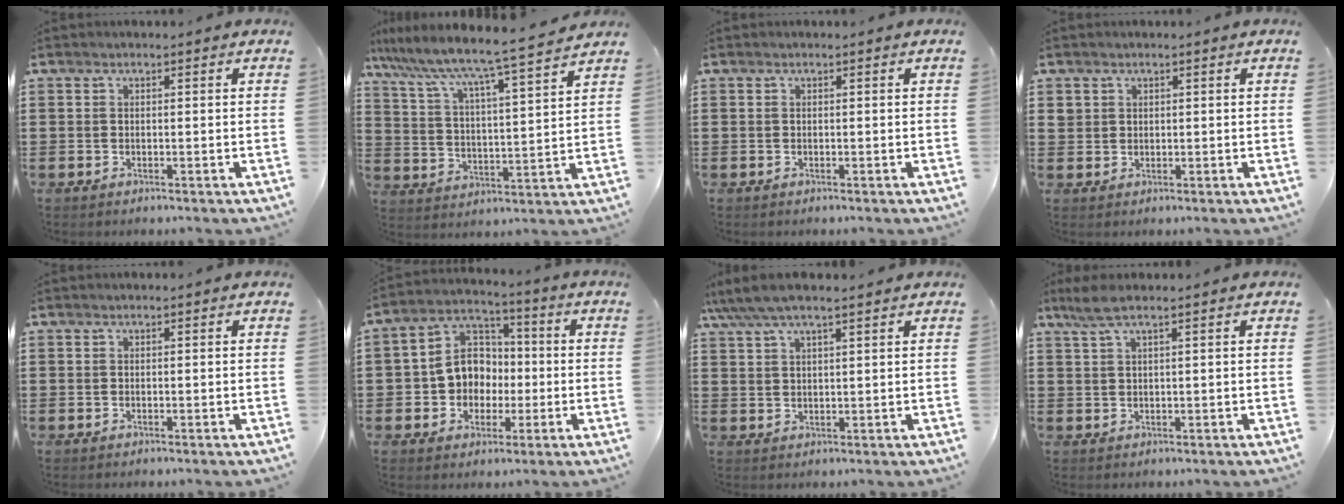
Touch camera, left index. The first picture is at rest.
{"total": 5.8, "force": [5.3, -0.7, 2.3], "torque": [-0.069, -0.052, 0.078]}
{"total": 0.0}
{"total": 1.6, "force": [0.9, 1.3, 0.3], "torque": [-0.009, 0.006, 0.018]}
{"total": 0.0}
{"total": 7.9, "force": [-0.4, 7.2, 3.3], "torque": [-0.098, 0.010, -0.009]}
{"total": 4.6, "force": [3.6, 0.8, 2.8], "torque": [-0.062, -0.001, 0.065]}
{"total": 3.2, "force": [1.9, 0.3, 2.5], "torque": [-0.059, -0.003, 0.034]}